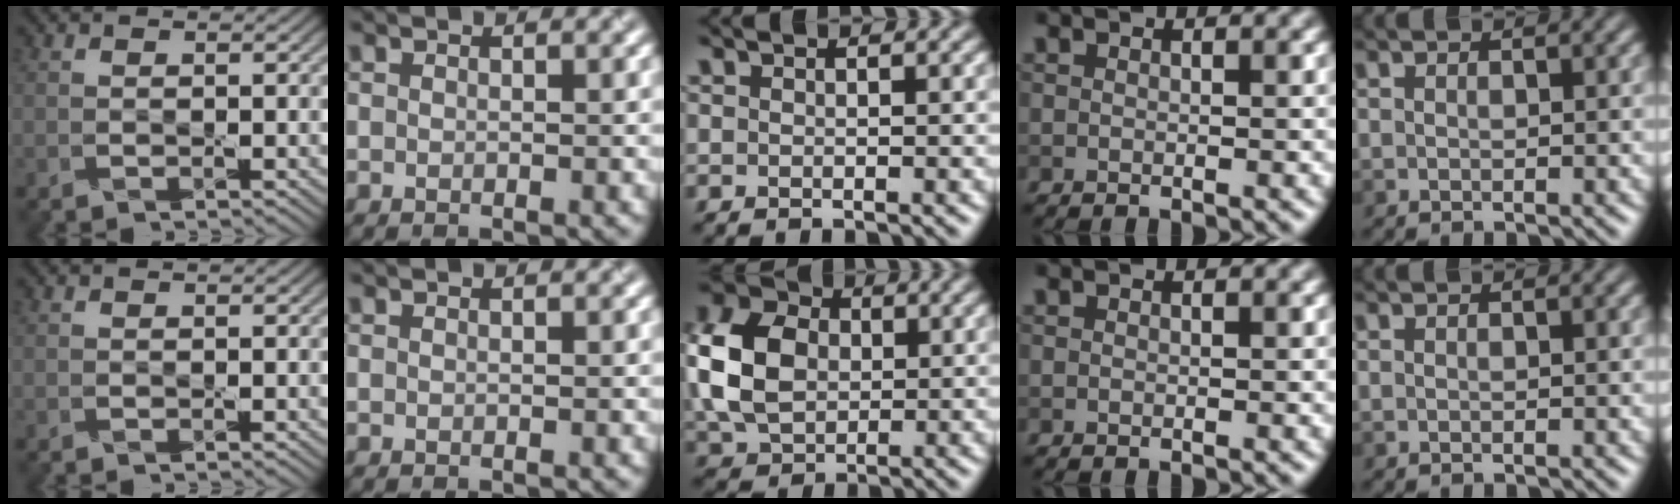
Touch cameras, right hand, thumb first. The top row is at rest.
{"middle": {"total": 9.7, "force": [0.7, 7.3, 6.4], "torque": [-0.163, 0.016, 0.004]}}